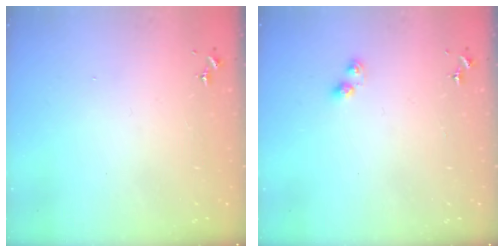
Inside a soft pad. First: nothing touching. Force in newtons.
{"total": 4.2, "press": 4.2, "slide": 0.5}